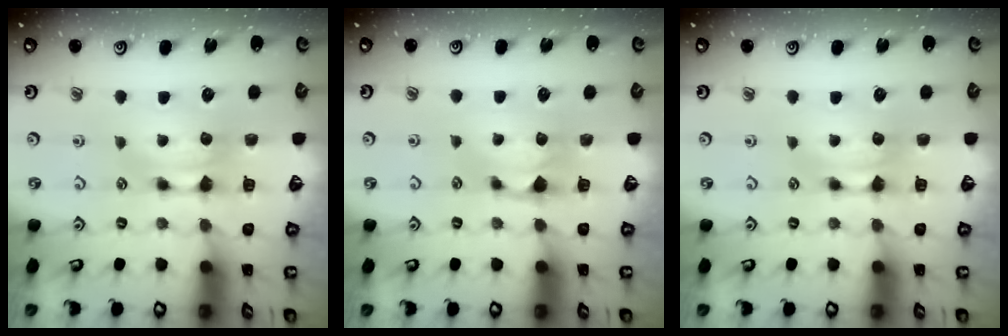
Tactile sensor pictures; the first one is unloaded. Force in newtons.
{"total": 1.1, "press": 0.8, "slide": 0.7}
{"total": 0.0}